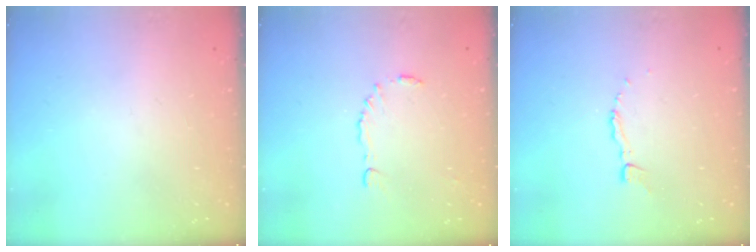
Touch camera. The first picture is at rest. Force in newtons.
{"total": 7.6, "press": 7.5, "slide": 0.4}
{"total": 3.4, "press": 3.4, "slide": 0.3}